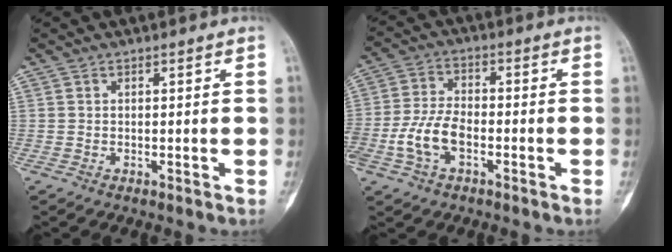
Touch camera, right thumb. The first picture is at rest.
{"total": 8.8, "force": [-3.0, 5.3, 6.4], "torque": [-0.132, 0.024, -0.062]}